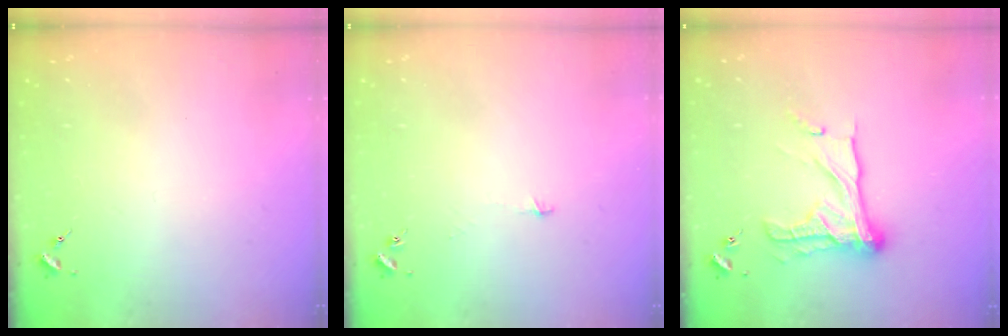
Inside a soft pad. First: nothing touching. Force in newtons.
{"total": 2.9, "press": 2.9, "slide": 0.3}
{"total": 16.7, "press": 16.7, "slide": 1.6}